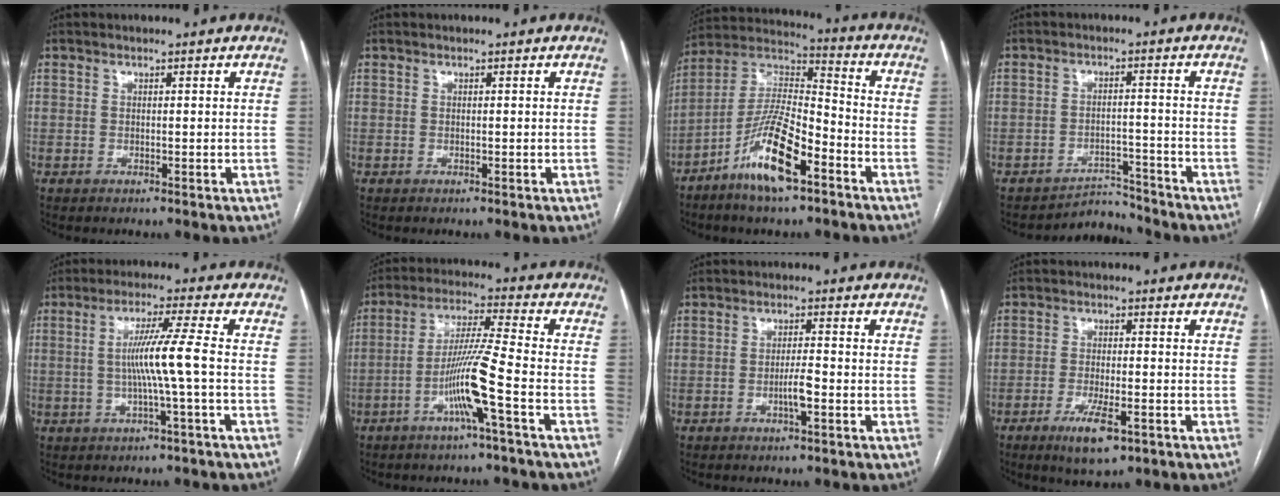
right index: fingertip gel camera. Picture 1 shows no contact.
{"total": 0.0}
{"total": 13.9, "force": [-7.4, 3.1, 11.3], "torque": [-0.223, 0.000, -0.138]}
{"total": 4.2, "force": [-3.9, 0.5, -1.3], "torque": [0.026, 0.013, -0.058]}
{"total": 7.1, "force": [-0.6, -1.4, 6.9], "torque": [-0.129, 0.007, -0.009]}
{"total": 9.7, "force": [-4.0, -1.3, 8.8], "torque": [-0.175, 0.003, -0.078]}
{"total": 2.9, "force": [-1.1, 0.1, 2.7], "torque": [-0.050, -0.001, -0.021]}
{"total": 6.5, "force": [-3.4, 1.6, 5.3], "torque": [-0.098, -0.010, -0.052]}